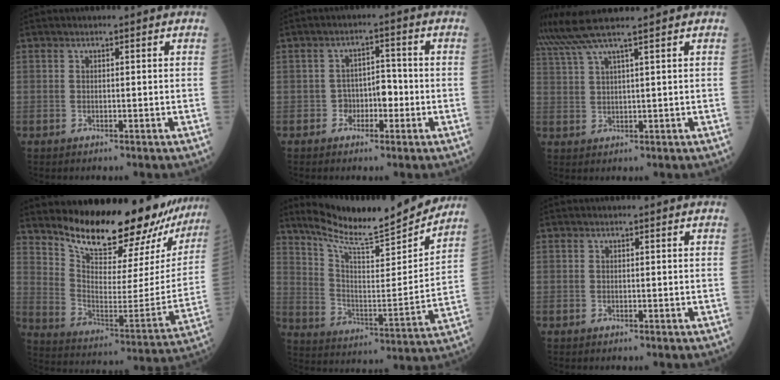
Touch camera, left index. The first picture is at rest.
{"total": 3.6, "force": [-1.2, 2.4, 2.4], "torque": [-0.033, 0.015, -0.024]}
{"total": 7.4, "force": [6.1, -1.7, 3.8], "torque": [-0.076, 0.021, 0.114]}
{"total": 25.4, "force": [22.6, 3.9, 11.0], "torque": [-0.182, -0.093, 0.313]}
{"total": 19.7, "force": [18.0, 0.6, 7.9], "torque": [-0.139, -0.034, 0.278]}
{"total": 0.0}